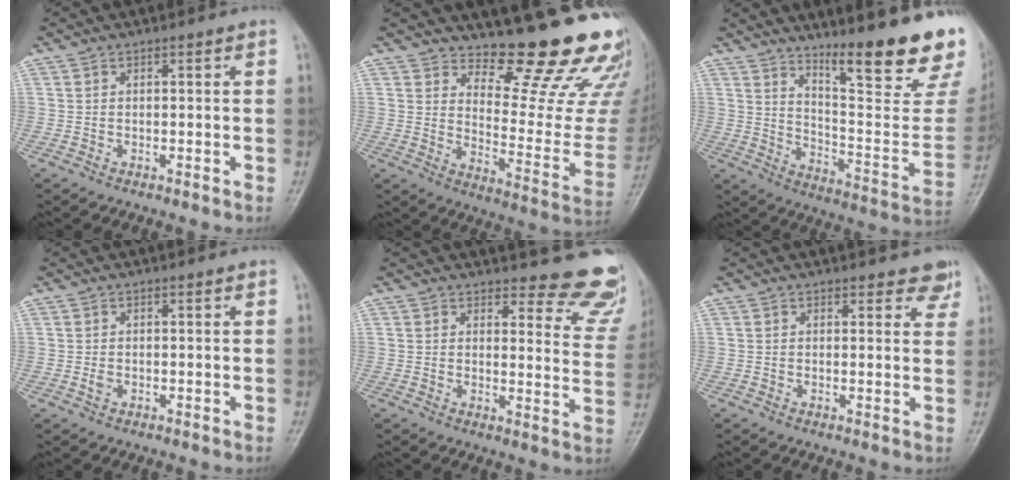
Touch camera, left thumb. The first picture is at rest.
{"total": 19.9, "force": [16.8, 5.0, 9.4], "torque": [-0.077, -0.168, 0.217]}
{"total": 24.1, "force": [17.4, 3.7, 16.3], "torque": [-0.207, -0.129, 0.250]}
{"total": 1.2, "force": [0.2, 0.8, 0.9], "torque": [-0.012, 0.001, 0.006]}
{"total": 13.3, "force": [12.6, 3.4, 2.3], "torque": [0.021, -0.127, 0.116]}
{"total": 4.3, "force": [3.7, 1.9, 1.2], "torque": [0.015, -0.019, 0.032]}